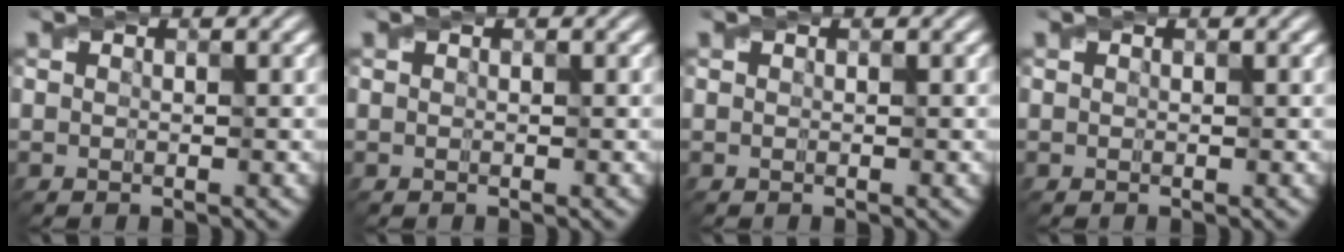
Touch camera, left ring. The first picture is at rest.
{"total": 0.0}
{"total": 0.0}
{"total": 0.0}